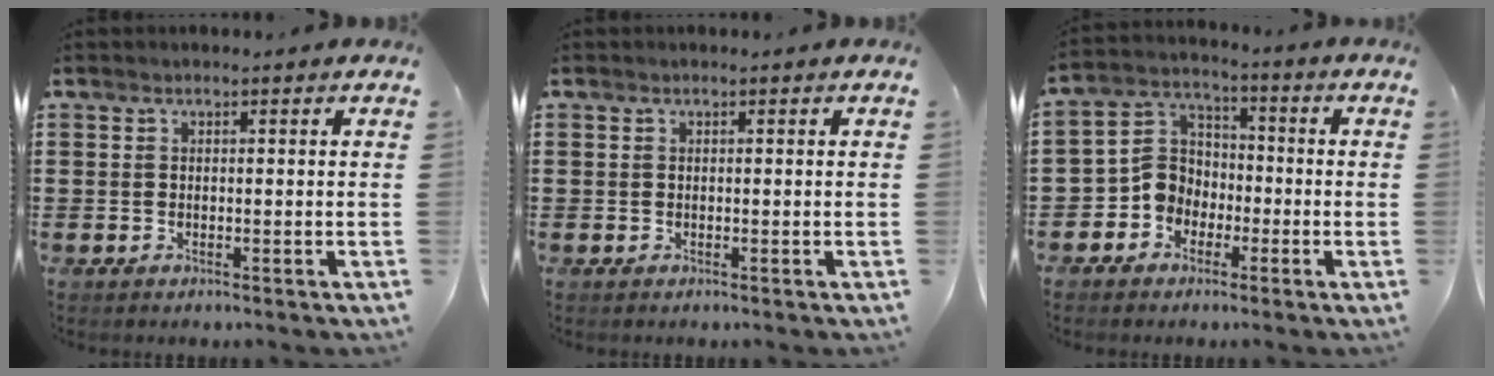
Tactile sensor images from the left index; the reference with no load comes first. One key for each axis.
{"total": 0.0}
{"total": 6.2, "fx": -2.2, "fy": 5.4, "fz": 1.9, "tx": -0.071, "ty": 0.005, "tz": -0.050}